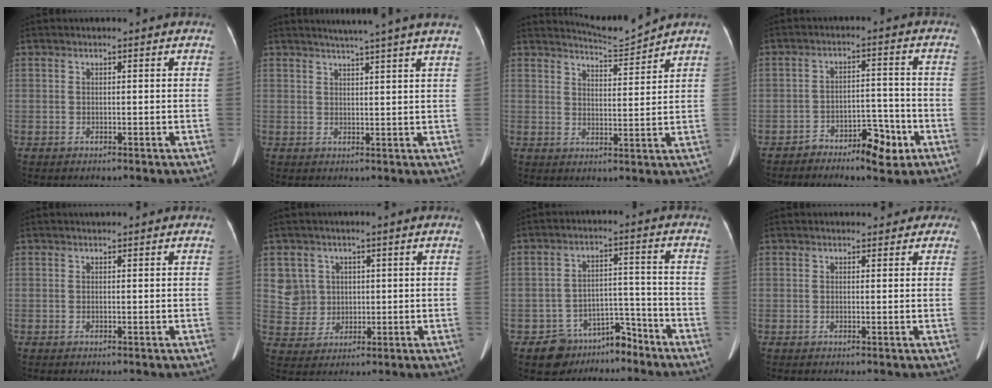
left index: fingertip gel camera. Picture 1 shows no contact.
{"total": 9.0, "force": [7.6, -1.5, 4.6], "torque": [-0.060, 0.011, 0.080]}
{"total": 4.7, "force": [4.4, -1.5, -0.8], "torque": [0.002, -0.018, 0.081]}
{"total": 5.8, "force": [-4.0, 2.2, 3.4], "torque": [-0.043, 0.006, -0.060]}
{"total": 0.5, "force": [0.5, 0.0, 0.2], "torque": [-0.008, 0.006, 0.010]}
{"total": 5.6, "force": [1.4, 5.4, -0.3], "torque": [0.011, 0.003, 0.039]}
{"total": 7.1, "force": [-6.0, 3.6, 1.1], "torque": [-0.003, 0.025, -0.091]}
{"total": 4.4, "force": [3.6, 2.4, 1.0], "torque": [0.011, 0.000, 0.026]}